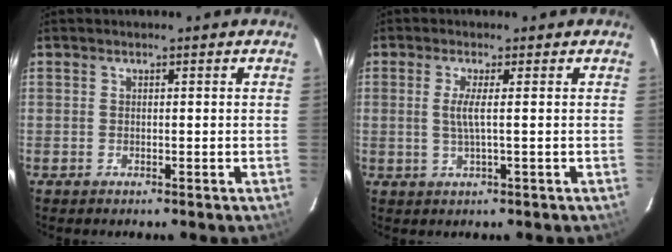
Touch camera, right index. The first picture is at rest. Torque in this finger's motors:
{"motor_torque": [0.05, 0.01, 0.21, 0.02]}